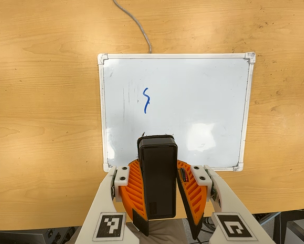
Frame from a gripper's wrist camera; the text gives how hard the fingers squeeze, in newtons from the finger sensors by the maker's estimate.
{"total": 9.1, "left": 9.4, "right": 8.9}